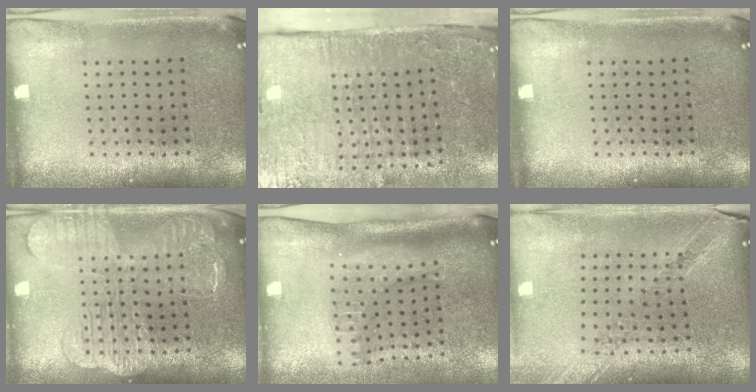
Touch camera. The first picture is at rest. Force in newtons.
{"total": 5.1, "press": 4.1, "slide": 3.1}
{"total": 0.0}
{"total": 2.4, "press": 2.3, "slide": 0.5}
{"total": 2.2, "press": 1.7, "slide": 1.5}
{"total": 1.1, "press": 1.1, "slide": 0.0}